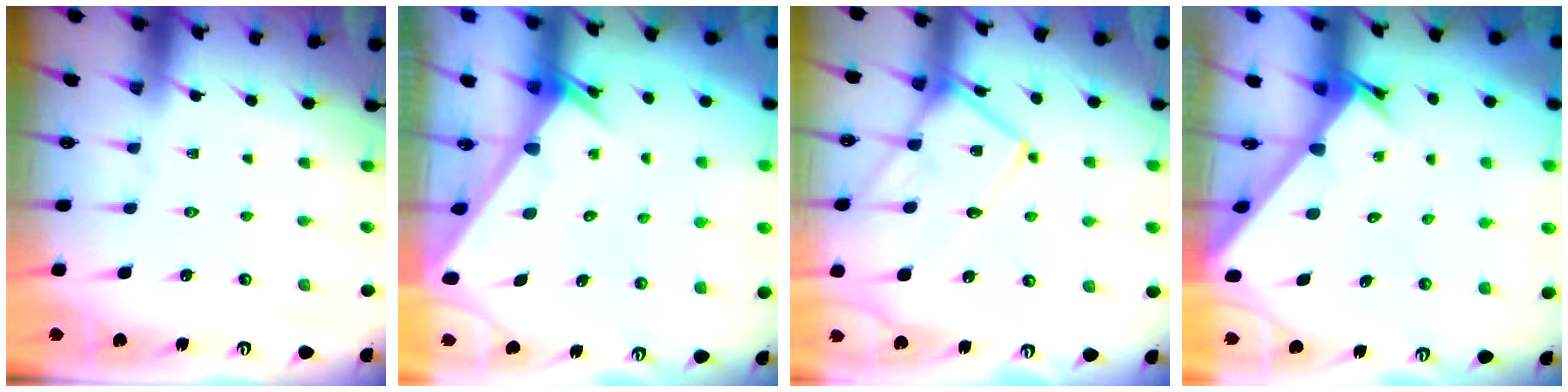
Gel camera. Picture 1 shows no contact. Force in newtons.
{"total": 2.5, "press": 2.5, "slide": 0.0}
{"total": 14.7, "press": 14.6, "slide": 1.4}
{"total": 2.6, "press": 2.6, "slide": 0.3}